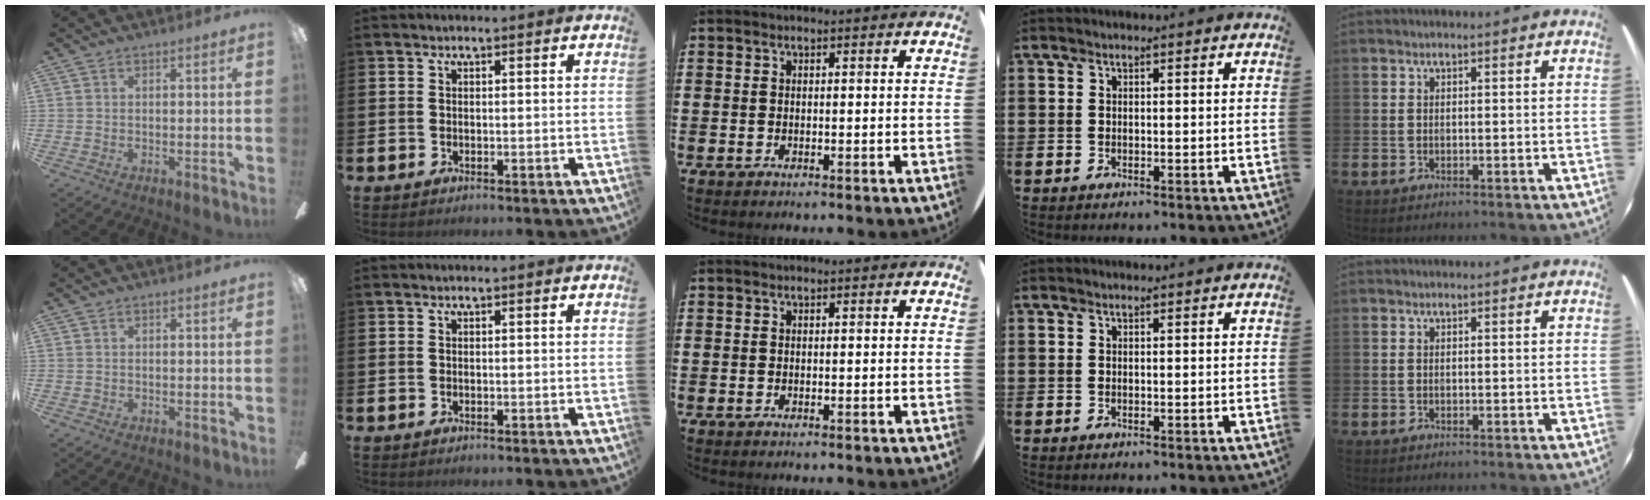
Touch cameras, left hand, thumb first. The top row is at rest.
{}